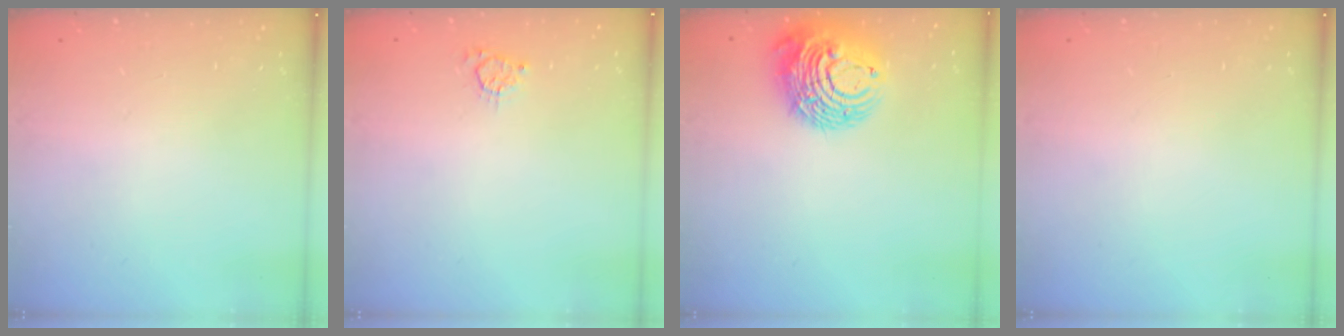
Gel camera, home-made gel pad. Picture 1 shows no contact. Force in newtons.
{"total": 3.1, "press": 3.0, "slide": 0.5}
{"total": 13.3, "press": 13.2, "slide": 1.6}
{"total": 0.0}